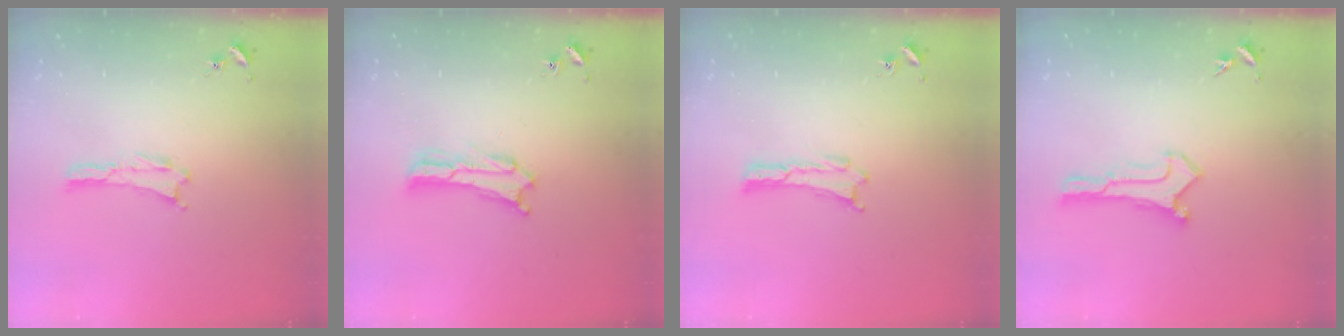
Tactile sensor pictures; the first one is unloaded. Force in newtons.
{"total": 1.2, "press": 1.2, "slide": 0.2}
{"total": 0.0}
{"total": 0.0}